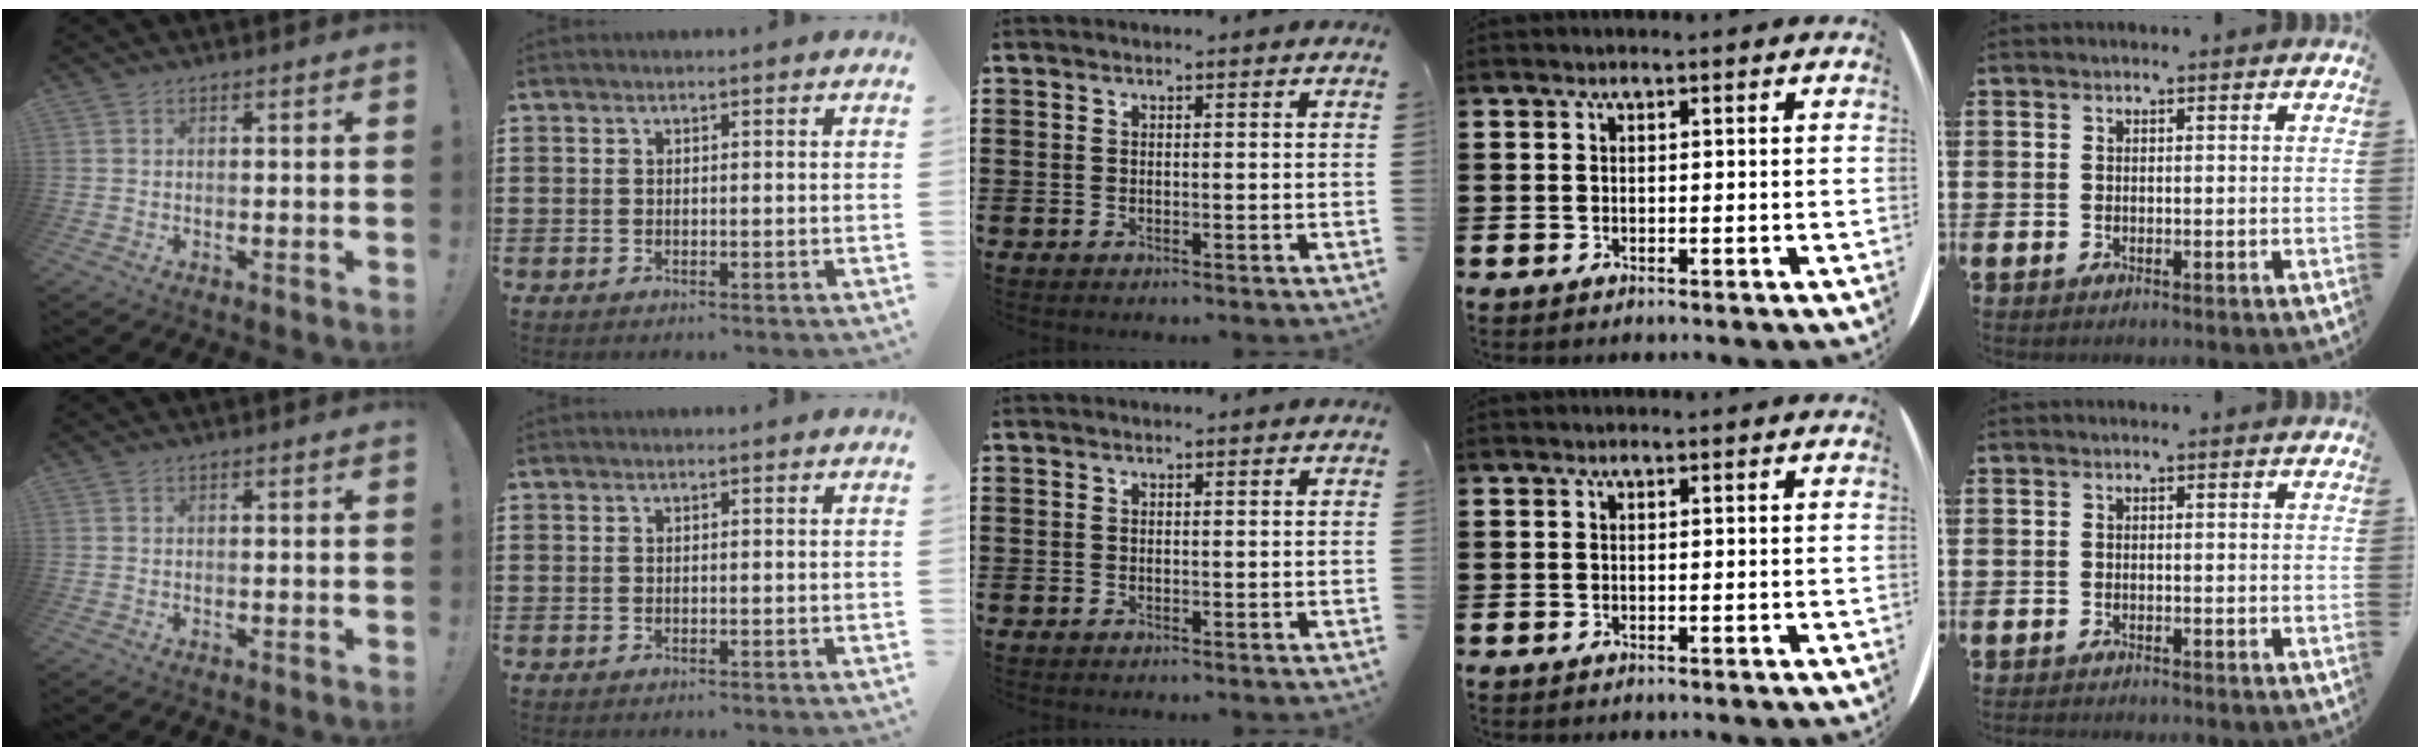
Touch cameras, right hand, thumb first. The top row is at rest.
{"little": {"total": 0.5, "force": [-0.5, 0.0, 0.0], "torque": [0.000, -0.003, -0.010]}}